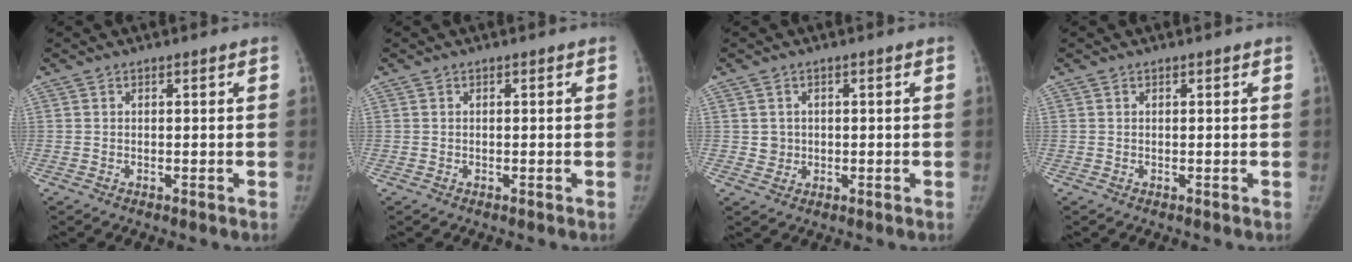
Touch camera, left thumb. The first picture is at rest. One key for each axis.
{"total": 0.0}
{"total": 2.2, "fx": 0.2, "fy": 2.2, "fz": 0.4, "tx": 0.010, "ty": 0.002, "tz": 0.006}
{"total": 0.0}